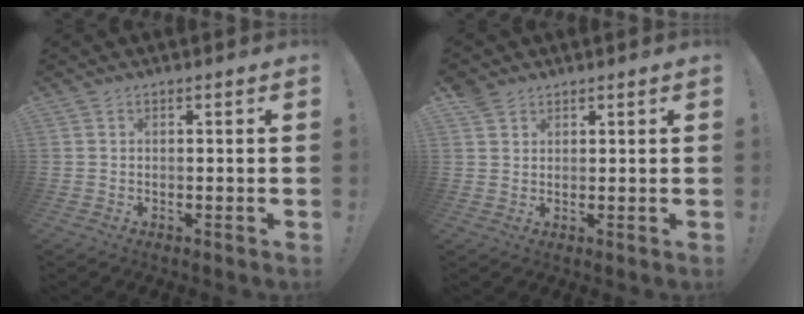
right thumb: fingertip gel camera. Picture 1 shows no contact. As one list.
[{"total": 3.0, "force": [2.3, 1.8, 0.7], "torque": [-0.006, -0.012, 0.042]}]